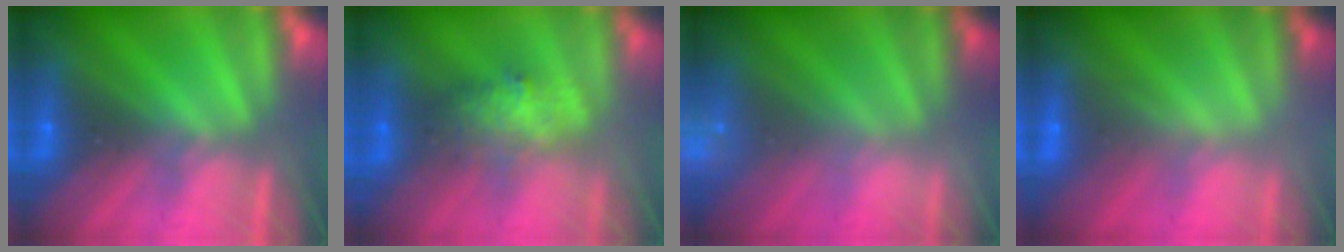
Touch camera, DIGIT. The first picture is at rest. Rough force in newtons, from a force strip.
{"total": 2.6}
{"total": 2.1}
{"total": 2.2}